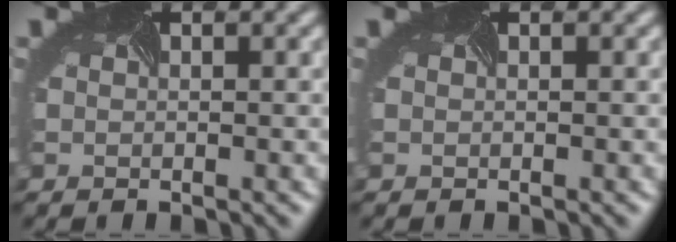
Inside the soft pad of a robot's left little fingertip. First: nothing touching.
{"total": 0.0}